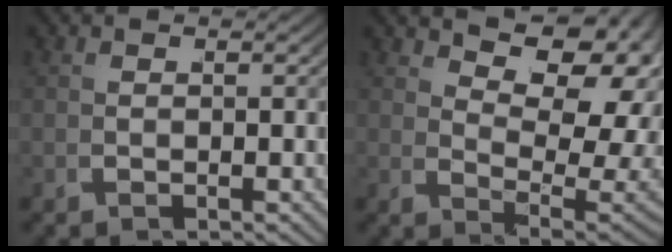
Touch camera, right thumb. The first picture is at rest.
{"total": 9.5, "force": [3.5, 4.8, 7.4], "torque": [-0.109, -0.016, 0.070]}